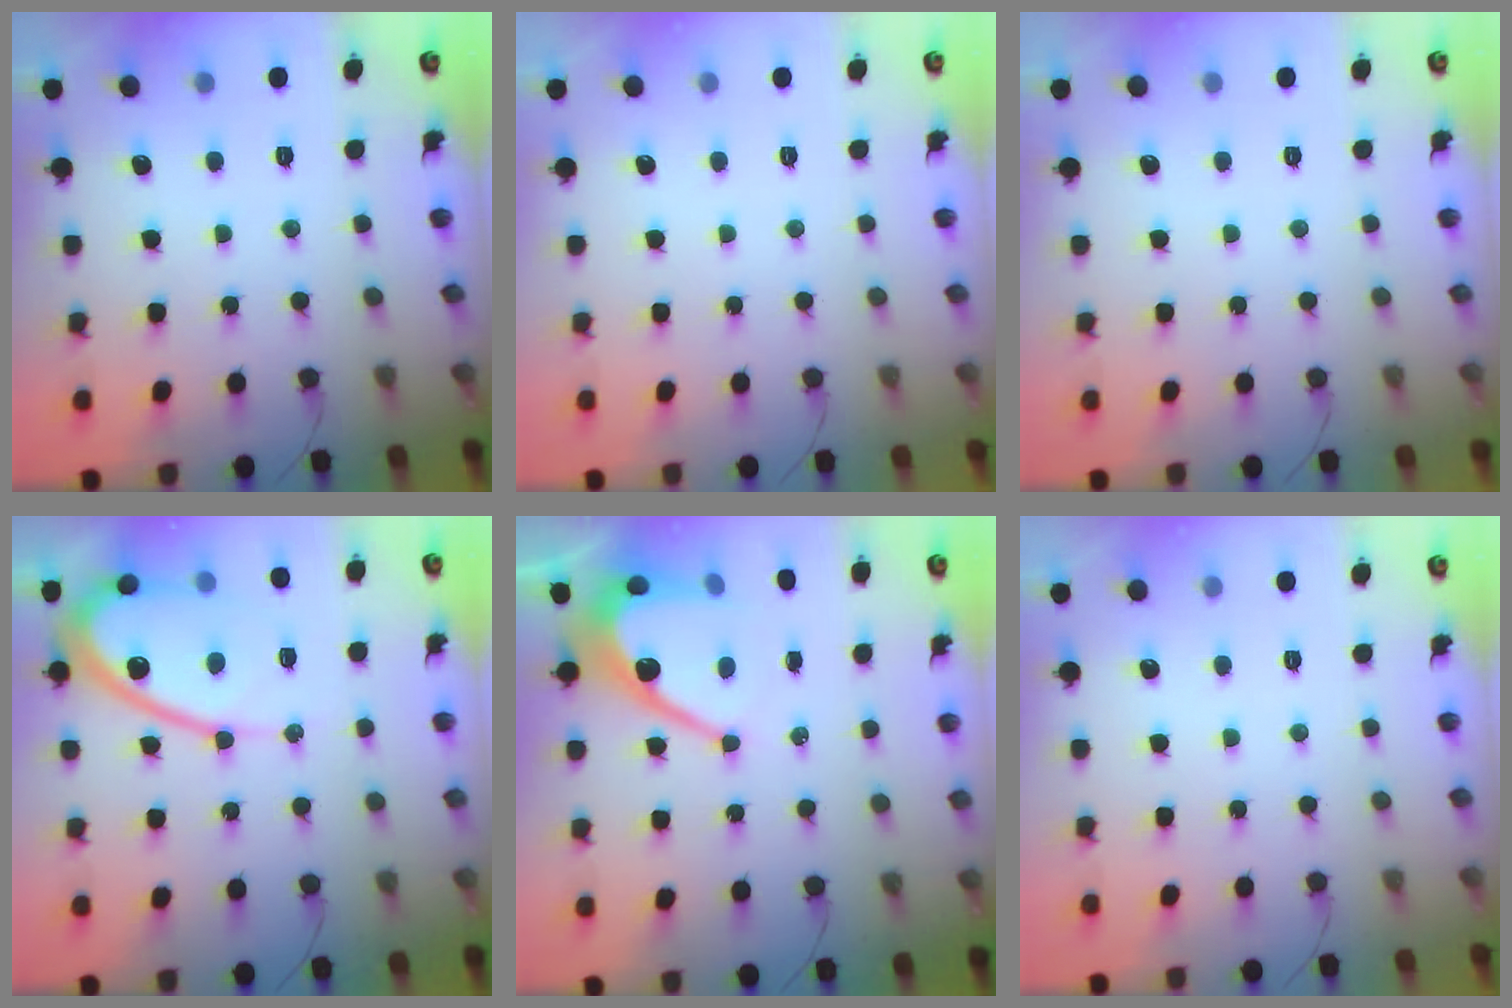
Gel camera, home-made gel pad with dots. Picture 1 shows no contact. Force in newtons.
{"total": 0.0}
{"total": 0.0}
{"total": 13.5, "press": 13.4, "slide": 1.1}
{"total": 10.2, "press": 10.1, "slide": 0.9}
{"total": 0.0}